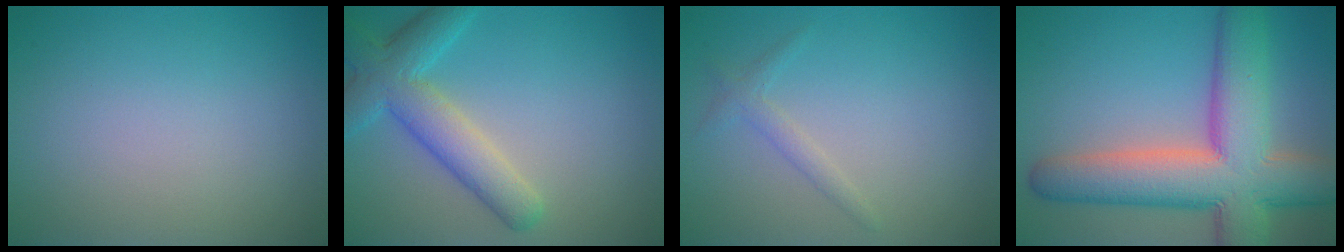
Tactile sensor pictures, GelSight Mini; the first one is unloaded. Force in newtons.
{"total": 5.6, "press": 5.6, "slide": 0.2}
{"total": 1.3, "press": 1.3, "slide": 0.0}
{"total": 12.0, "press": 12.0, "slide": 0.8}